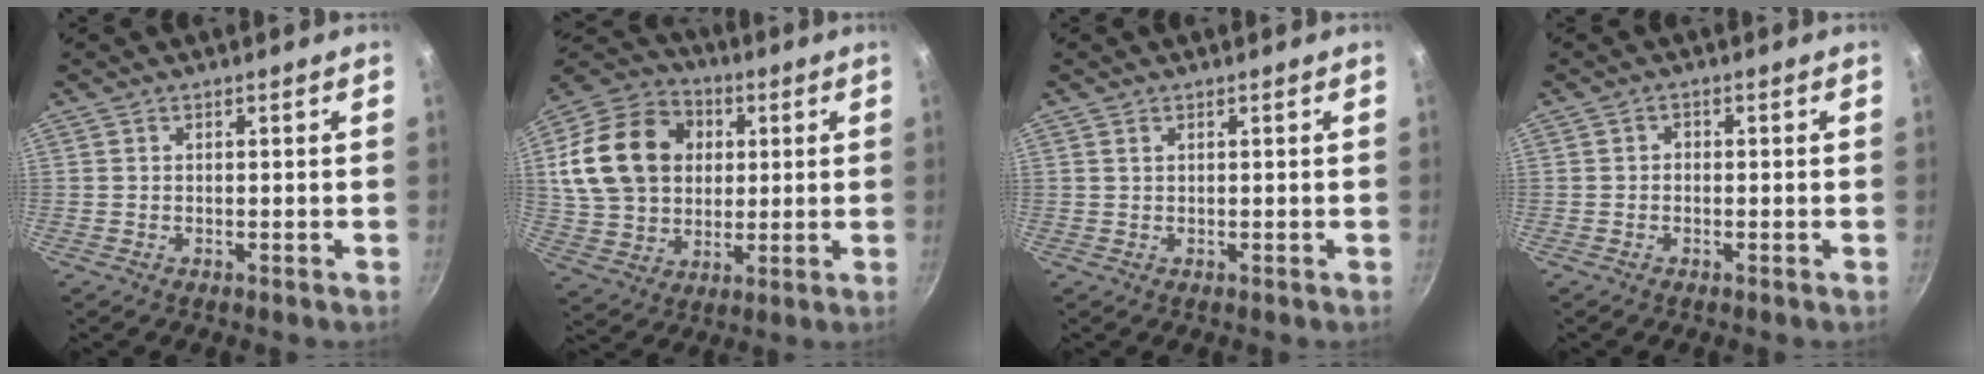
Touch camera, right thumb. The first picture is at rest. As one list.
[{"total": 20.8, "force": [4.1, 16.1, 12.5], "torque": [-0.208, 0.013, 0.074]}, {"total": 0.6, "force": [0.4, 0.3, 0.4], "torque": [-0.007, 0.002, 0.008]}, {"total": 1.1, "force": [-0.3, 1.0, 0.6], "torque": [-0.008, 0.006, -0.006]}]